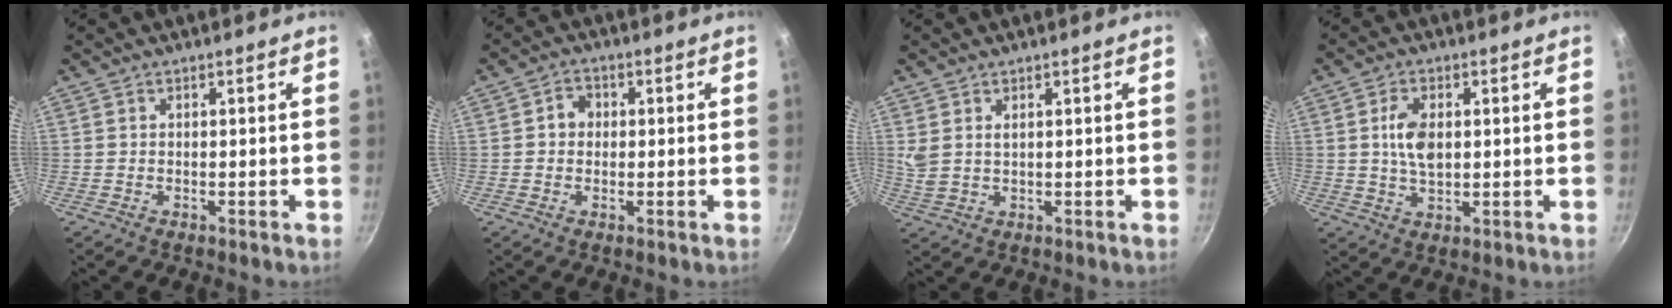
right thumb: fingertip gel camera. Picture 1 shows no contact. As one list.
[{"total": 3.4, "force": [0.2, 2.9, 1.7], "torque": [-0.011, 0.010, -0.003]}, {"total": 3.3, "force": [1.2, 1.9, 2.4], "torque": [-0.060, 0.002, 0.035]}, {"total": 6.3, "force": [0.9, 3.6, 5.1], "torque": [-0.093, -0.002, 0.017]}]